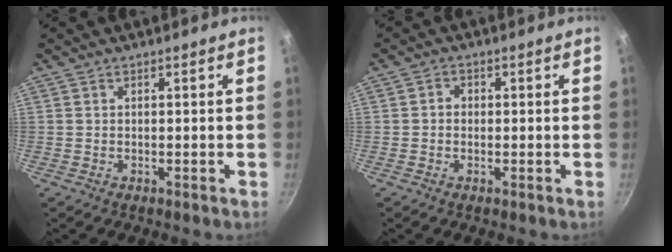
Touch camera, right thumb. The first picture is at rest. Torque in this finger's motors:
{"motor_torque": [-0.35, -0.19, 0.06, 0.04, 0.03]}